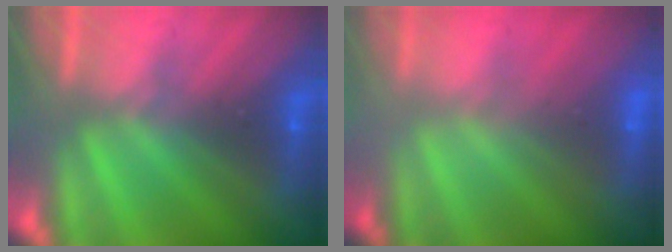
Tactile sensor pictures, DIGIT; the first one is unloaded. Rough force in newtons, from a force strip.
{"total": 2.3}